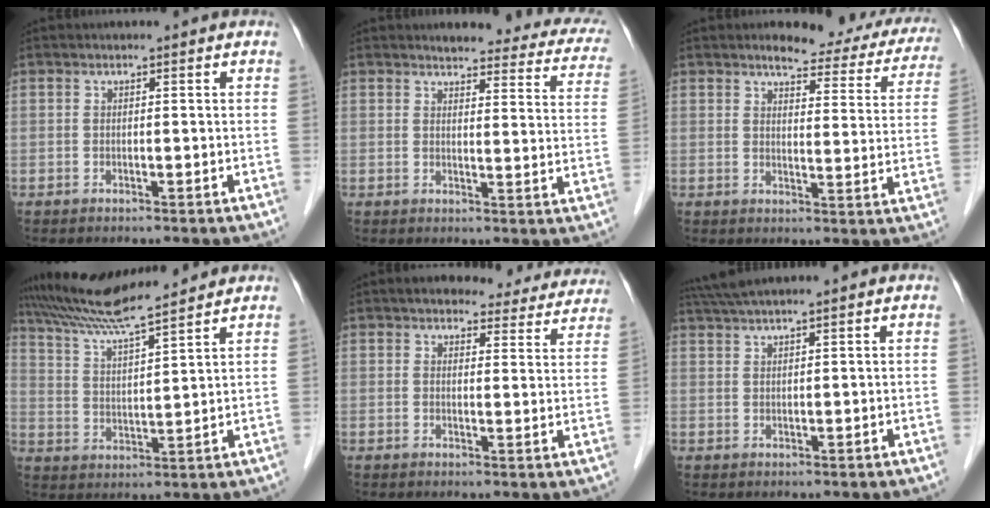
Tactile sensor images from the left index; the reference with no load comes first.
{"total": 16.6, "force": [14.9, 4.2, 5.9], "torque": [-0.036, -0.026, 0.143]}
{"total": 14.2, "force": [12.3, 4.0, 5.7], "torque": [-0.038, -0.008, 0.120]}
{"total": 10.6, "force": [9.7, -0.9, 4.0], "torque": [-0.084, 0.015, 0.178]}
{"total": 14.1, "force": [12.8, 4.3, 4.0], "torque": [-0.015, 0.002, 0.133]}
{"total": 5.5, "force": [4.7, -0.7, 2.8], "torque": [-0.053, 0.030, 0.091]}